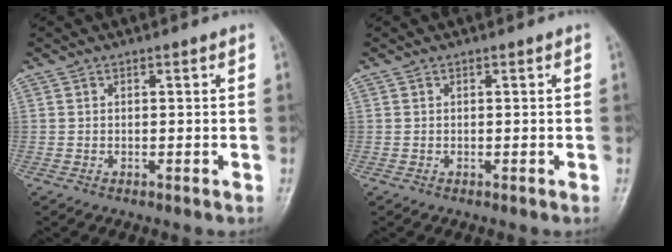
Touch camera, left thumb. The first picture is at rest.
{"total": 0.0}